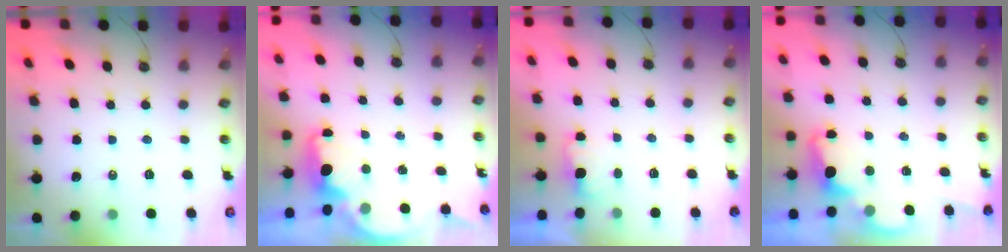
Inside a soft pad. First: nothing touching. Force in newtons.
{"total": 2.4, "press": 2.3, "slide": 0.8}
{"total": 1.5, "press": 1.3, "slide": 0.8}
{"total": 2.5, "press": 2.4, "slide": 0.5}